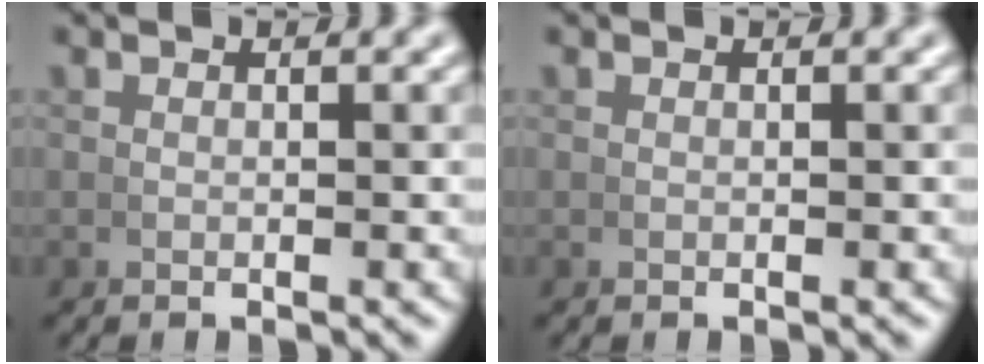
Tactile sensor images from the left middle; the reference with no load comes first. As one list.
[{"total": 0.0}]